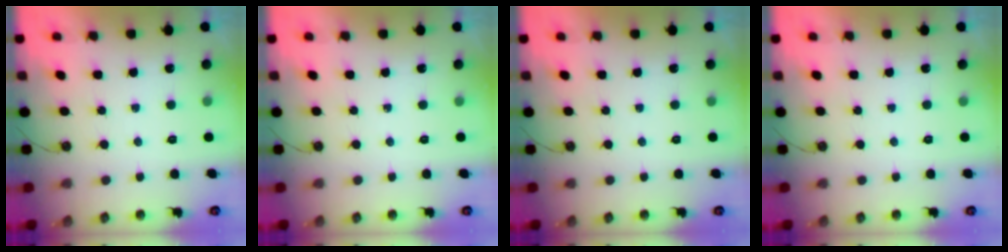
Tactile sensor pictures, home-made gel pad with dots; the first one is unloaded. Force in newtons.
{"total": 0.0}
{"total": 0.0}
{"total": 0.0}